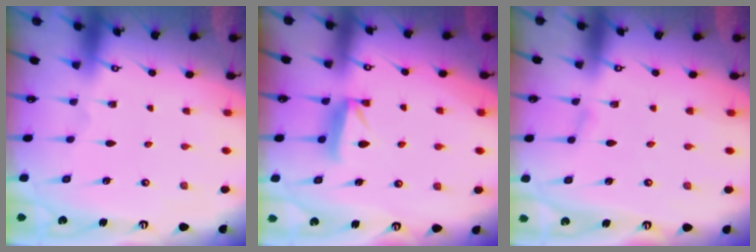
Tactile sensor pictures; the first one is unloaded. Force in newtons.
{"total": 8.0, "press": 8.0, "slide": 0.7}
{"total": 2.8, "press": 2.8, "slide": 0.2}